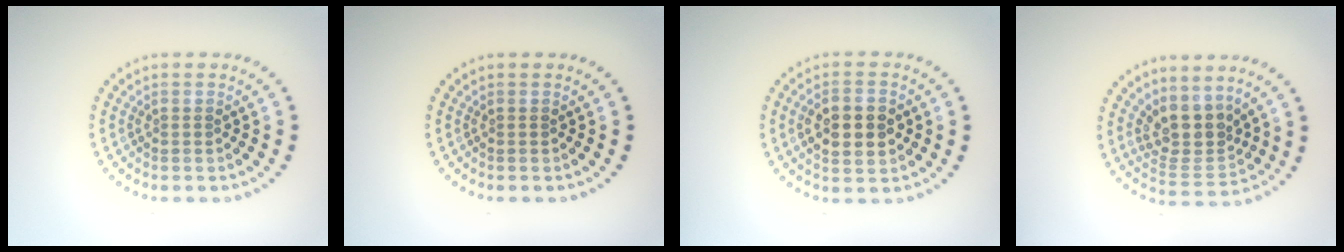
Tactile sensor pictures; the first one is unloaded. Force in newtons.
{"total": 0.0}
{"total": 5.1, "press": 5.1, "slide": 0.2}
{"total": 3.9, "press": 3.1, "slide": 2.4}